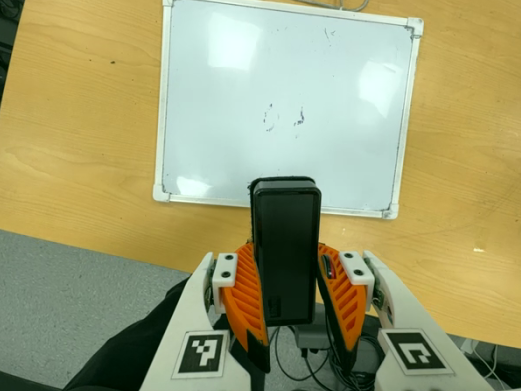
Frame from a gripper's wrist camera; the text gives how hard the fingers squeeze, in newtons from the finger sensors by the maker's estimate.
{"total": 9.1, "left": 8.0, "right": 10.2}